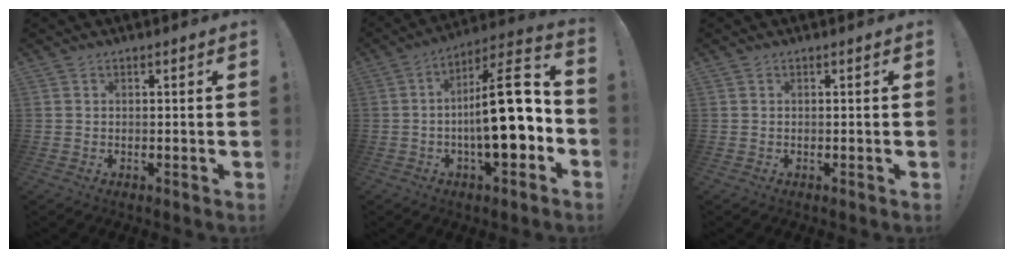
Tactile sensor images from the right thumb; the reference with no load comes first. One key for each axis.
{"total": 21.0, "fx": -2.6, "fy": 6.5, "fz": 19.8, "tx": -0.308, "ty": 0.014, "tz": -0.044}
{"total": 0.0}